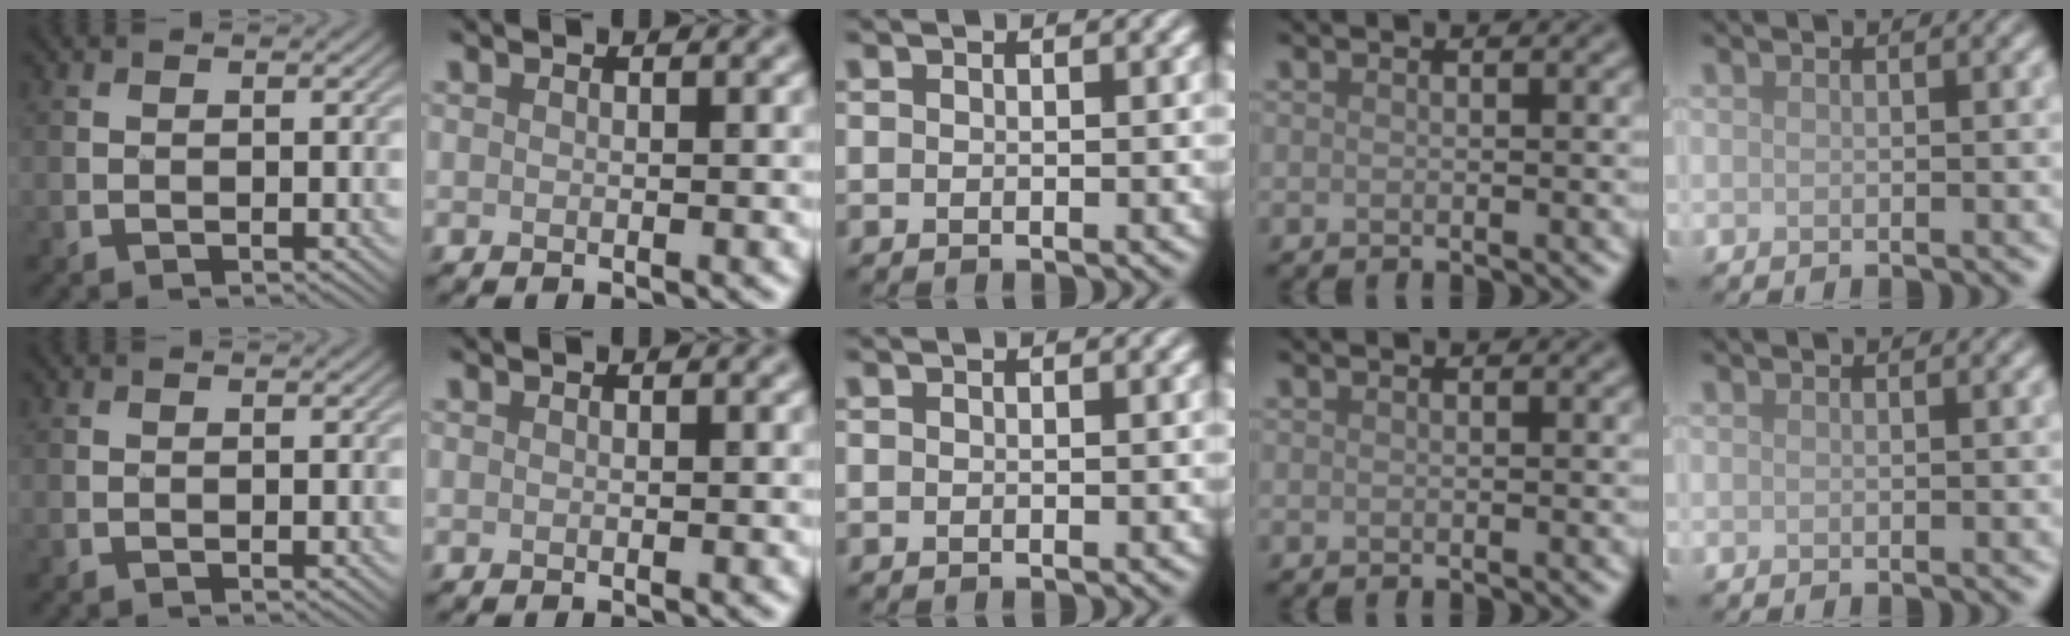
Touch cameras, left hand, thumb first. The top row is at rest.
{}